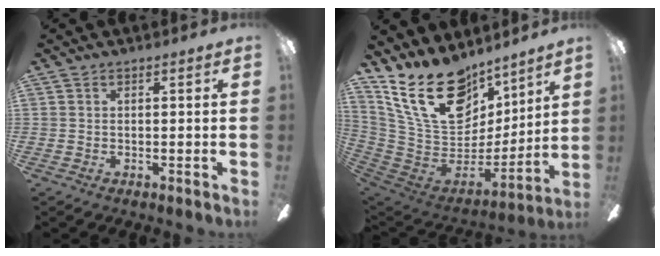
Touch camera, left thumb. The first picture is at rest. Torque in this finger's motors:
{"motor_torque": [2.48, 1.02, 1.63, -1.14, 0.47]}